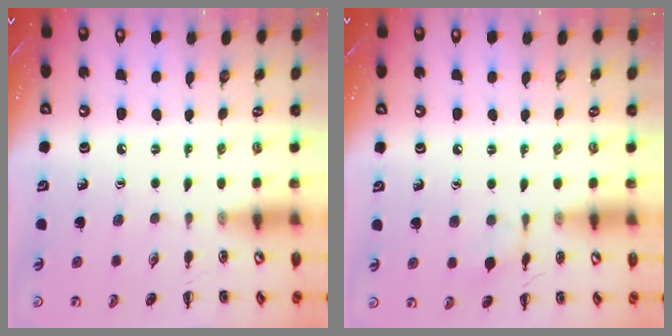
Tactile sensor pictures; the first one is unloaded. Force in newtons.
{"total": 5.9, "press": 5.7, "slide": 1.7}